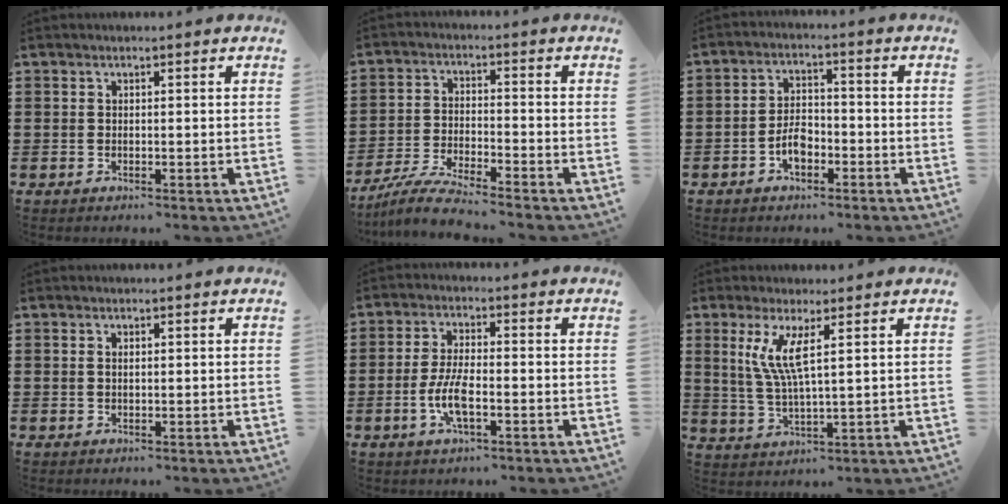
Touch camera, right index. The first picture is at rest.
{"total": 5.2, "force": [-5.0, -0.3, 1.6], "torque": [-0.048, -0.015, -0.101]}
{"total": 4.1, "force": [-1.9, 2.3, 2.9], "torque": [-0.063, 0.002, -0.039]}
{"total": 0.9, "force": [0.2, 0.4, 0.8], "torque": [-0.016, 0.004, 0.003]}
{"total": 5.9, "force": [-1.7, 1.7, 5.4], "torque": [-0.122, -0.007, -0.038]}
{"total": 6.4, "force": [2.3, 0.7, 5.9], "torque": [-0.129, -0.006, 0.037]}